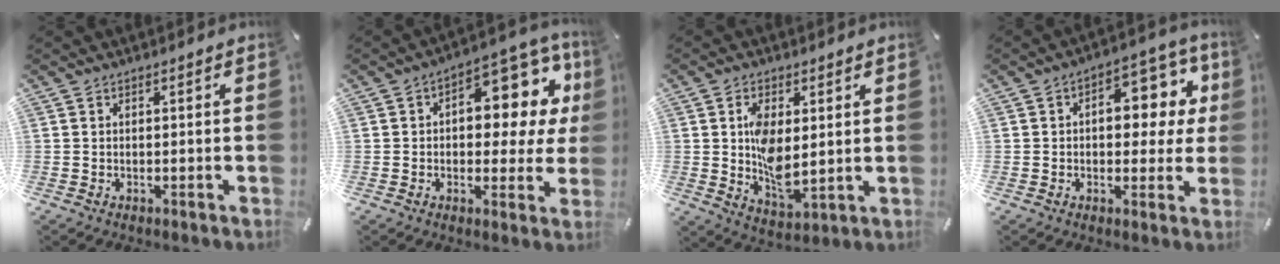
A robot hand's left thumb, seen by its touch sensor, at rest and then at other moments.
{"total": 13.2, "force": [3.8, 7.7, 10.0], "torque": [-0.115, -0.034, 0.060]}
{"total": 9.5, "force": [1.4, 5.4, 7.6], "torque": [-0.134, -0.007, 0.022]}
{"total": 12.6, "force": [2.3, 7.5, 9.8], "torque": [-0.116, -0.009, 0.035]}